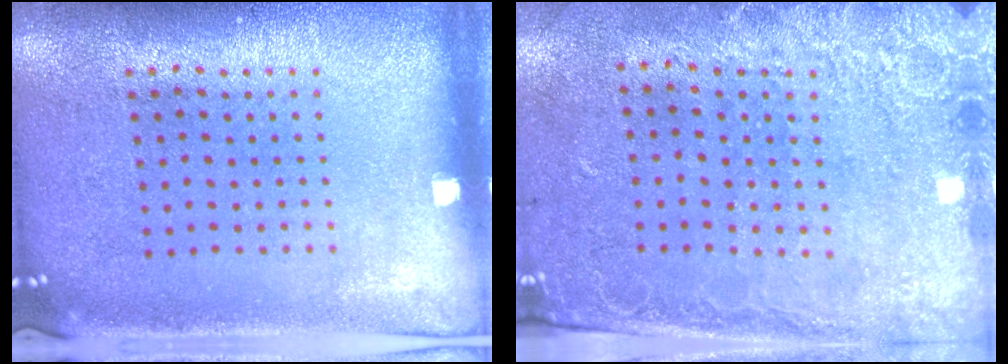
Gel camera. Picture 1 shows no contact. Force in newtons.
{"total": 2.6, "press": 2.0, "slide": 1.7}